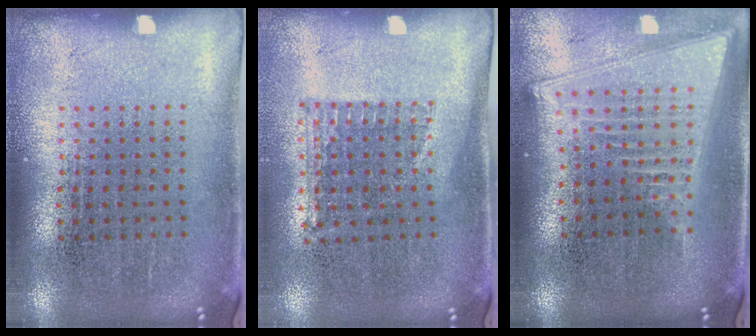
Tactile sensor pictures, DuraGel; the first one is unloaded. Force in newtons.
{"total": 1.0, "press": 0.8, "slide": 0.6}
{"total": 2.1, "press": 1.7, "slide": 1.2}